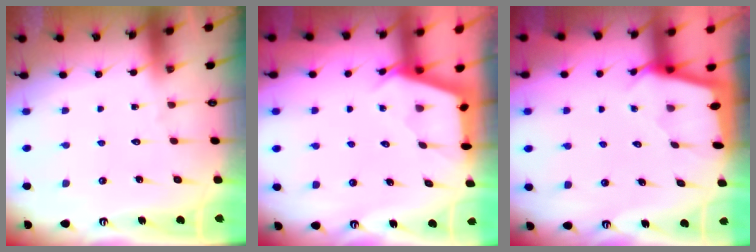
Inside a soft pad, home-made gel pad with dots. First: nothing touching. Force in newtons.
{"total": 2.5, "press": 2.5, "slide": 0.3}
{"total": 2.2, "press": 2.2, "slide": 0.3}